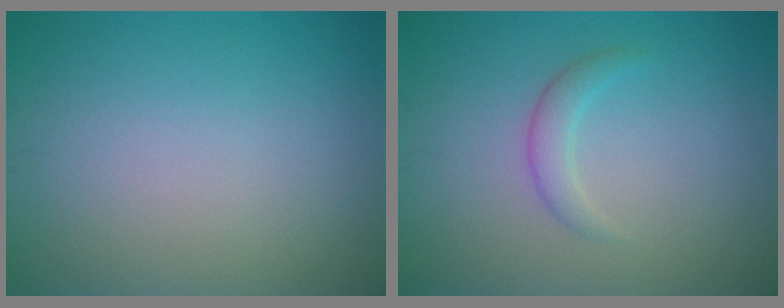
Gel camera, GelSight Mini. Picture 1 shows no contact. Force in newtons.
{"total": 1.7, "press": 1.7, "slide": 0.1}